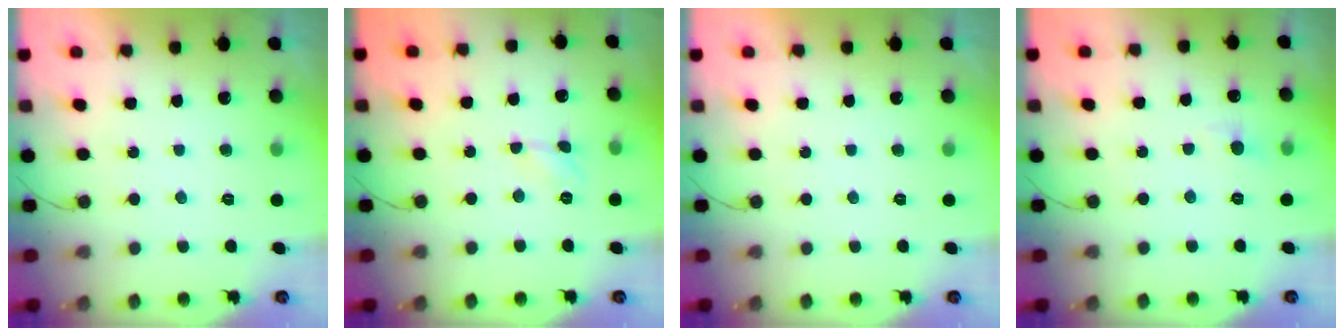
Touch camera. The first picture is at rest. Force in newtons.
{"total": 3.6, "press": 3.6, "slide": 0.4}
{"total": 0.0}
{"total": 5.3, "press": 5.3, "slide": 0.7}